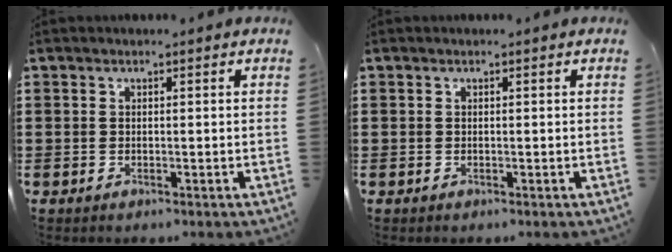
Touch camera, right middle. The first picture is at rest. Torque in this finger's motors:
{"motor_torque": [0.00, 0.00, 0.00, 0.00]}